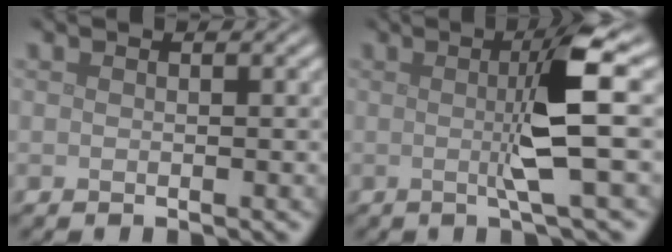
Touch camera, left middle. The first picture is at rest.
{"total": 5.8, "force": [0.3, 0.7, 5.7], "torque": [-0.097, 0.005, 0.001]}